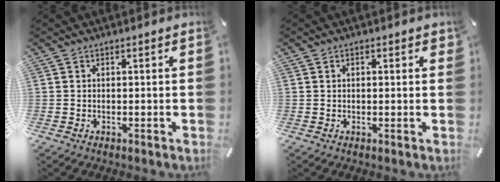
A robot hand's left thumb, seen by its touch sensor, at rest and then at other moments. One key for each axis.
{"total": 0.9, "fx": 0.3, "fy": 0.5, "fz": 0.7, "tx": -0.005, "ty": 0.002, "tz": 0.002}